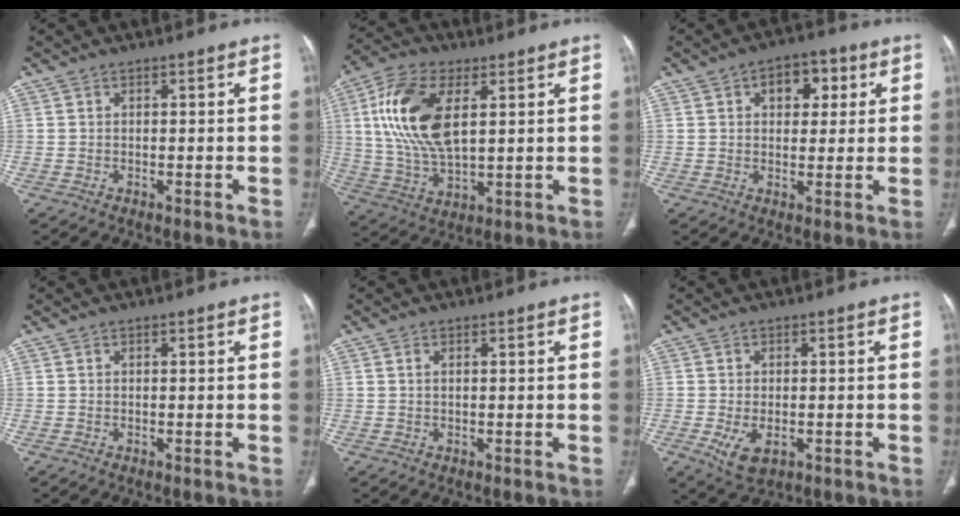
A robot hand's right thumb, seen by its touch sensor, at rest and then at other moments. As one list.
[{"total": 16.7, "force": [4.4, 8.2, 13.8], "torque": [-0.280, -0.006, 0.087]}, {"total": 7.2, "force": [2.3, 4.7, 5.0], "torque": [-0.035, 0.006, 0.027]}, {"total": 0.0}, {"total": 0.8, "force": [0.3, 0.3, 0.6], "torque": [-0.015, 0.004, 0.007]}, {"total": 5.3, "force": [-1.7, 3.0, 4.0], "torque": [-0.074, -0.005, -0.018]}]